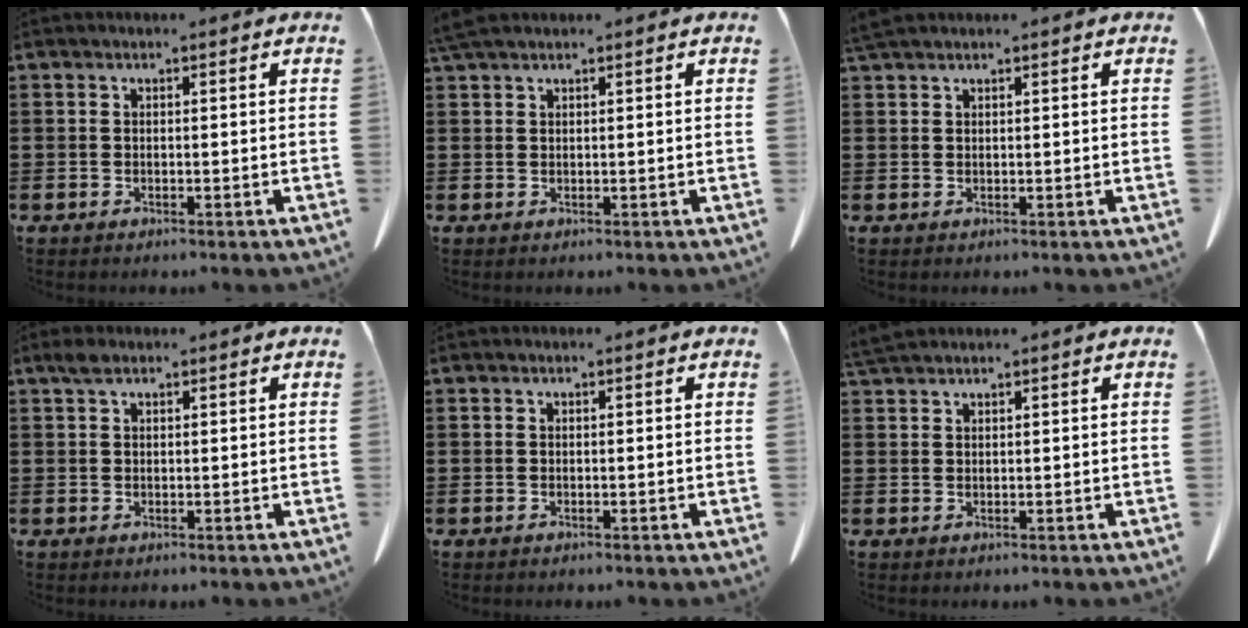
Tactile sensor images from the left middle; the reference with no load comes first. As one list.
[{"total": 2.0, "force": [1.6, 0.2, 1.2], "torque": [-0.028, -0.001, 0.031]}, {"total": 1.6, "force": [1.4, 0.1, 0.8], "torque": [-0.019, -0.001, 0.027]}, {"total": 1.6, "force": [0.9, 0.8, 1.0], "torque": [-0.025, 0.003, 0.018]}, {"total": 0.0}, {"total": 2.2, "force": [2.0, 0.2, 1.0], "torque": [-0.025, 0.001, 0.040]}]